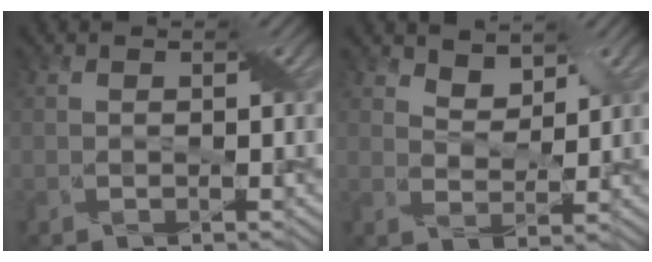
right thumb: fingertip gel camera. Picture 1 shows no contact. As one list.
[{"total": 3.1, "force": [2.9, 1.0, 0.5], "torque": [-0.018, -0.007, 0.051]}]